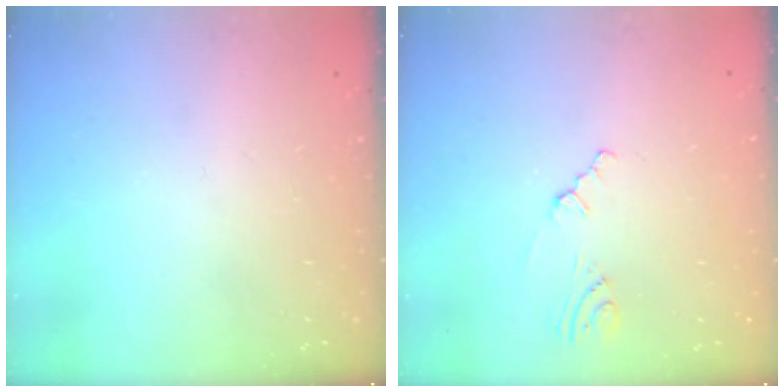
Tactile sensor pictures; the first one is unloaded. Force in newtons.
{"total": 1.3, "press": 1.2, "slide": 0.4}